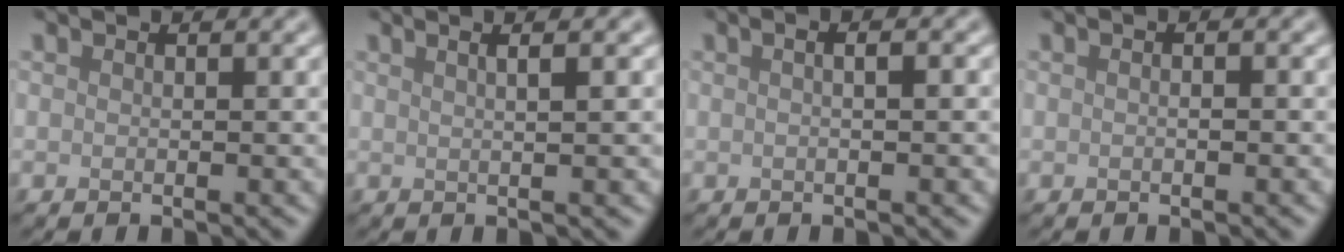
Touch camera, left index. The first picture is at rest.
{"total": 3.9, "force": [1.5, 1.6, 3.2], "torque": [-0.021, 0.023, -0.014]}
{"total": 3.5, "force": [0.9, 1.7, 3.0], "torque": [-0.006, 0.014, -0.013]}
{"total": 1.0, "force": [0.2, 0.4, 0.9], "torque": [-0.004, -0.010, -0.002]}